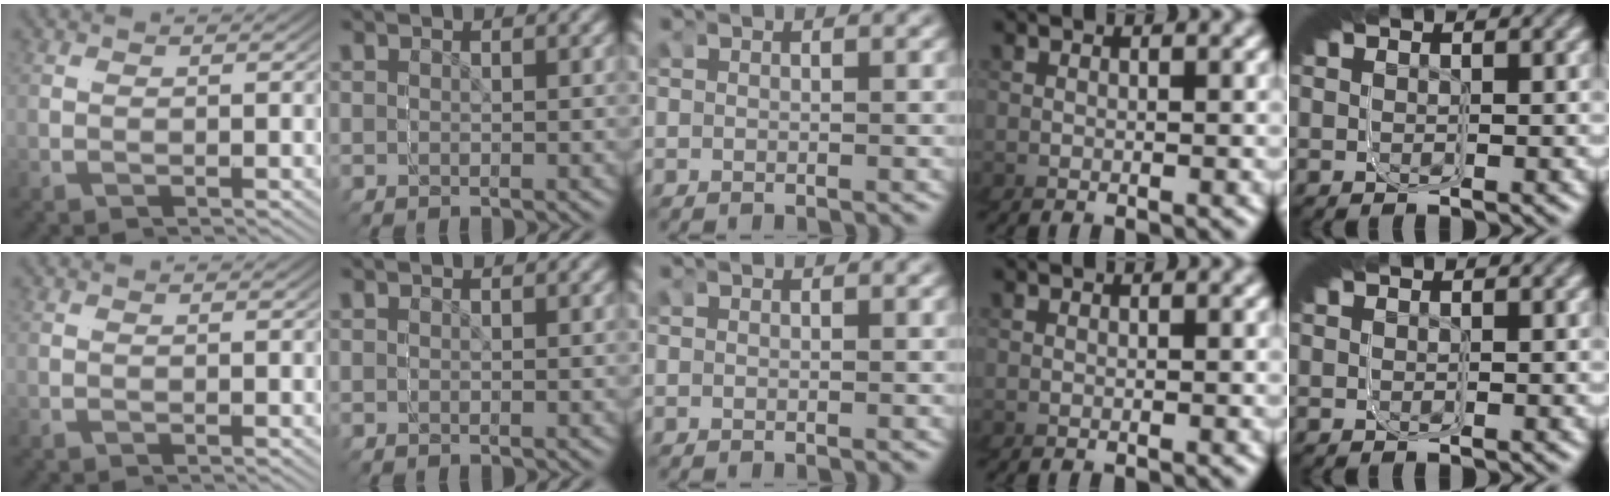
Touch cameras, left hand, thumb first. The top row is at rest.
{}